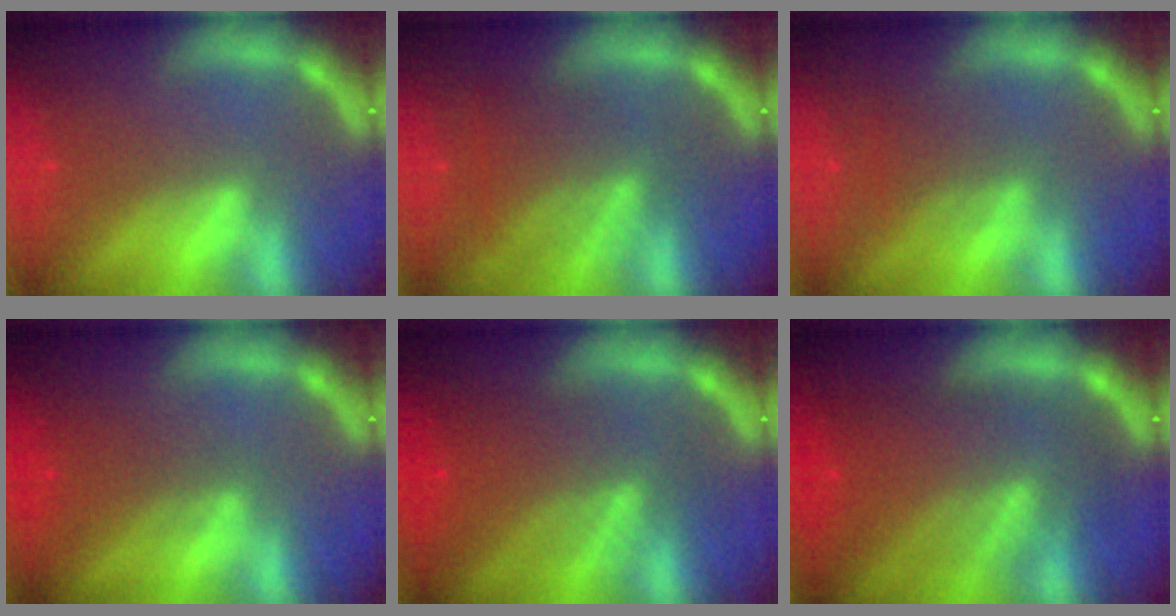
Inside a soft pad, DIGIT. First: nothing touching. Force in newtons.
{"total": 5.5}
{"total": 2.5}
{"total": 3.0}
{"total": 7.0}
{"total": 9.5}